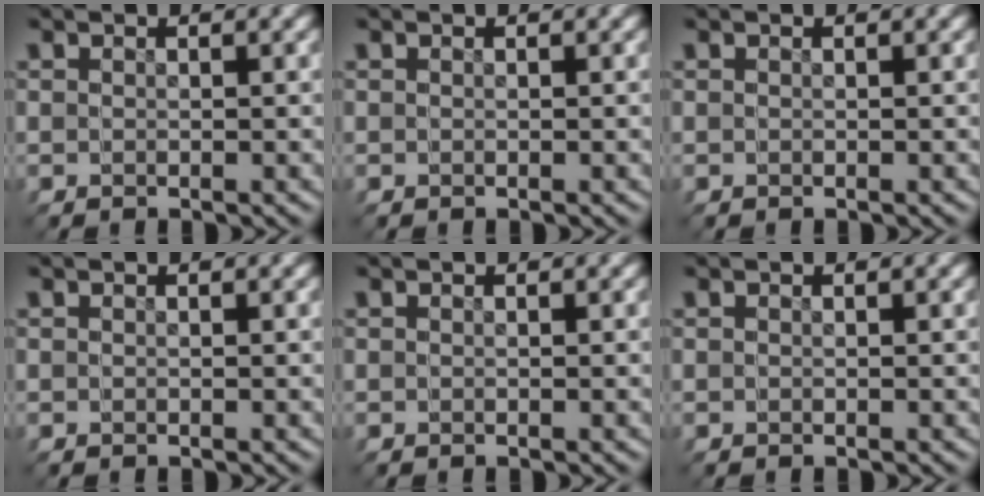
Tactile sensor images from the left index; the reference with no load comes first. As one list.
[{"total": 0.0}, {"total": 0.0}, {"total": 0.0}, {"total": 0.0}, {"total": 0.0}]